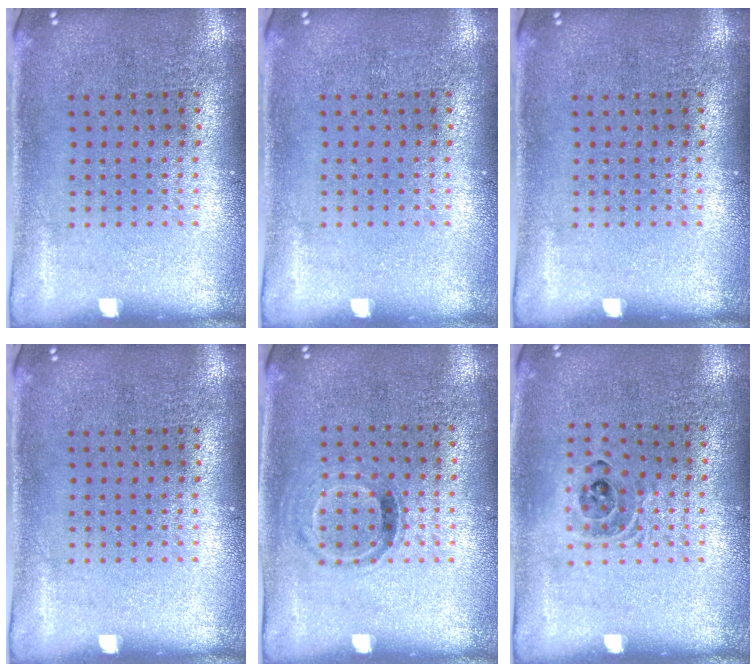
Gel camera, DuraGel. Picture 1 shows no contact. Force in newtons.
{"total": 0.0}
{"total": 0.0}
{"total": 0.0}
{"total": 0.8, "press": 0.7, "slide": 0.4}
{"total": 1.1, "press": 1.0, "slide": 0.4}